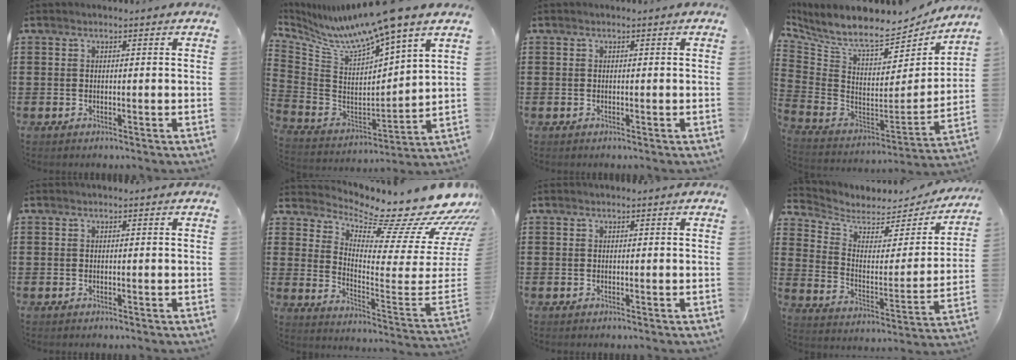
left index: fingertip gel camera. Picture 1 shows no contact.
{"total": 9.8, "force": [8.4, -0.2, 5.1], "torque": [-0.130, -0.066, 0.134]}
{"total": 0.0}
{"total": 8.5, "force": [7.1, 1.9, 4.1], "torque": [-0.113, -0.063, 0.123]}
{"total": 0.0}
{"total": 11.4, "force": [9.6, 2.1, 5.8], "torque": [-0.083, -0.100, 0.150]}
{"total": 0.0}
{"total": 4.7, "force": [3.8, 2.4, 1.1], "torque": [-0.051, -0.024, 0.065]}